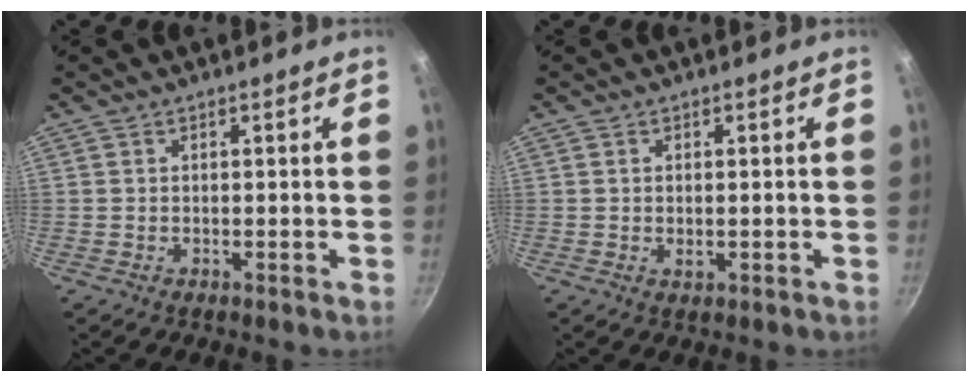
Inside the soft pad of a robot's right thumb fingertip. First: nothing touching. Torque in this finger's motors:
{"motor_torque": [-0.30, 0.02, 0.21, 0.39, 0.00]}